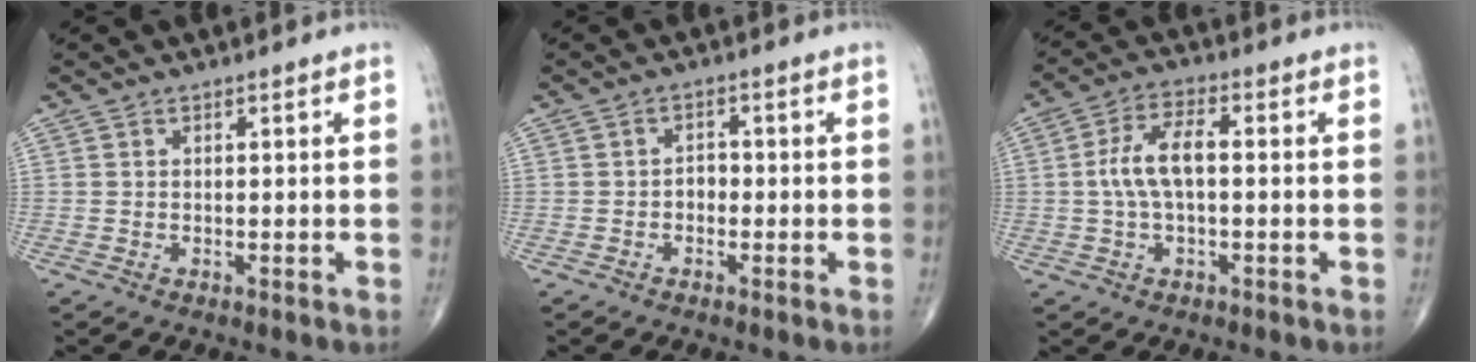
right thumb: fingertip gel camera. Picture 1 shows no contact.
{"total": 1.9, "force": [-0.7, 1.4, 1.1], "torque": [-0.003, 0.007, -0.017]}
{"total": 7.6, "force": [0.1, 3.4, 6.8], "torque": [-0.144, 0.022, -0.004]}